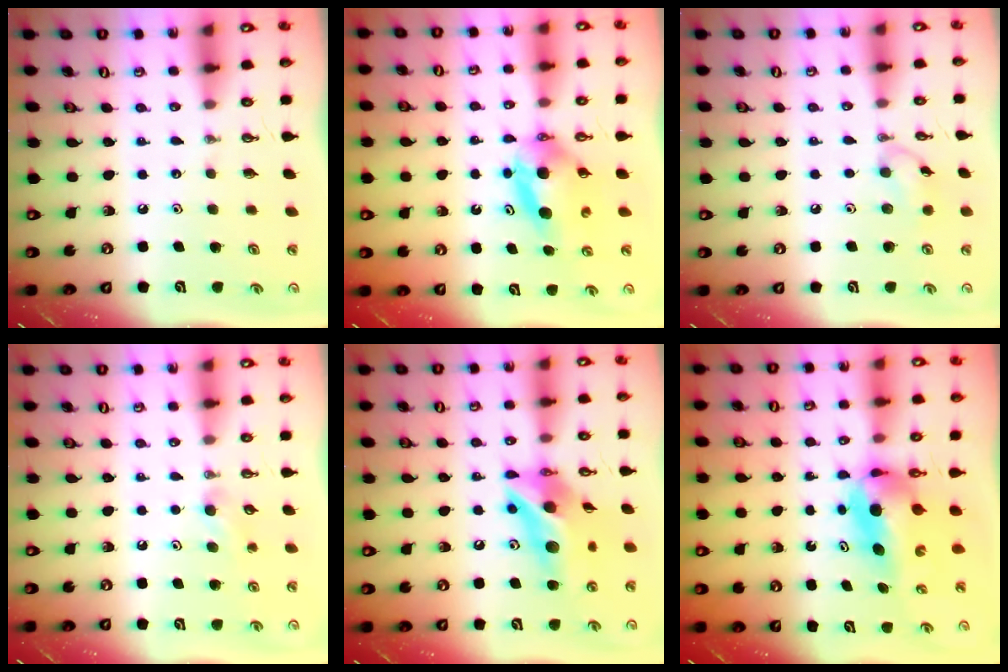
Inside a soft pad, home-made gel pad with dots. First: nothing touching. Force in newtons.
{"total": 5.9, "press": 5.6, "slide": 1.8}
{"total": 7.6, "press": 7.6, "slide": 0.4}
{"total": 3.6, "press": 3.4, "slide": 1.2}
{"total": 14.8, "press": 14.7, "slide": 1.3}
{"total": 6.1, "press": 6.0, "slide": 1.0}